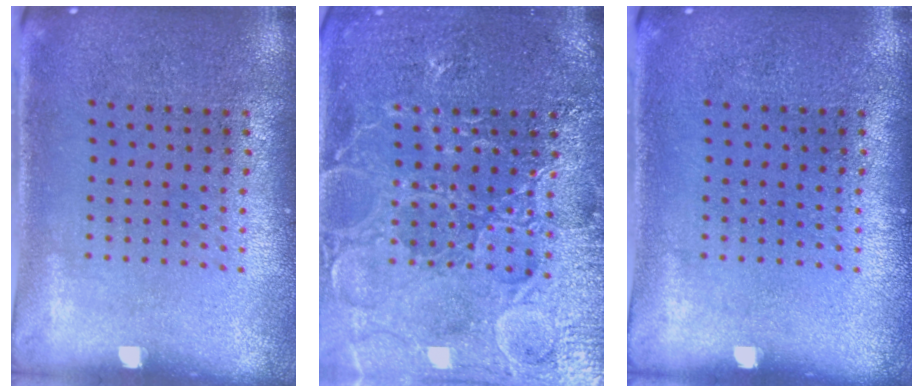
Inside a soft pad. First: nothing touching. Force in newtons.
{"total": 6.5, "press": 6.4, "slide": 0.9}
{"total": 0.0}